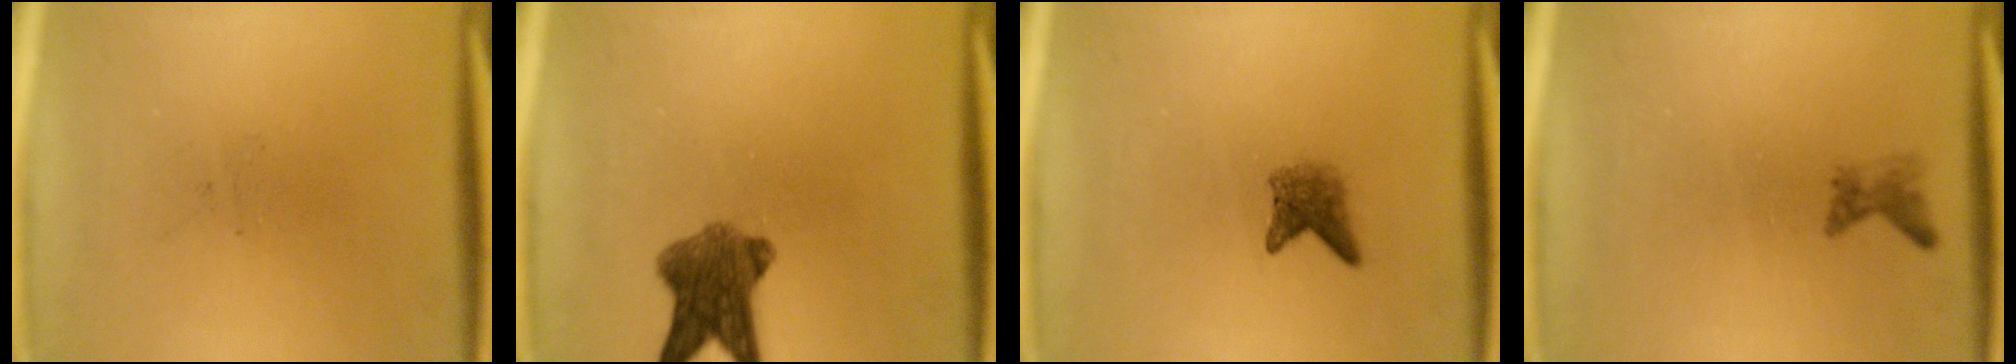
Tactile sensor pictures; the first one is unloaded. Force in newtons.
{"total": 7.3}
{"total": 2.4}
{"total": 1.2}